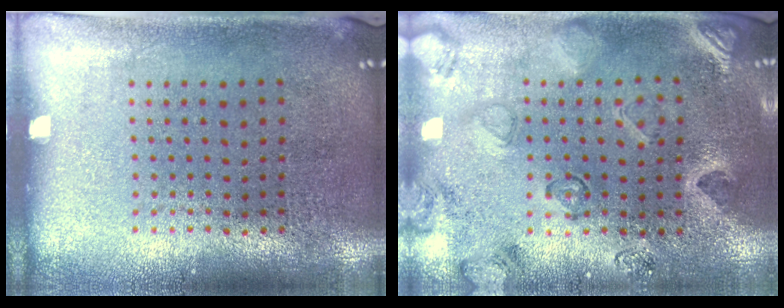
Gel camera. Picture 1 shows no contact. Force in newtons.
{"total": 2.2, "press": 1.8, "slide": 1.3}